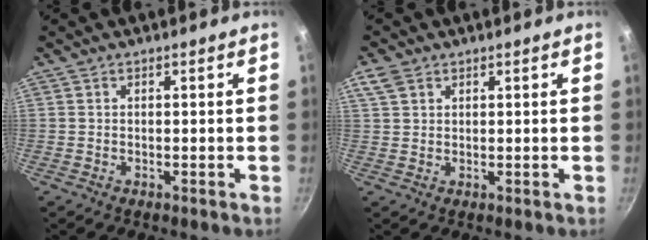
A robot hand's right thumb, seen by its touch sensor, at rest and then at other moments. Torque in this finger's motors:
{"motor_torque": [0.59, 0.97, 0.57, -0.05, 0.20]}